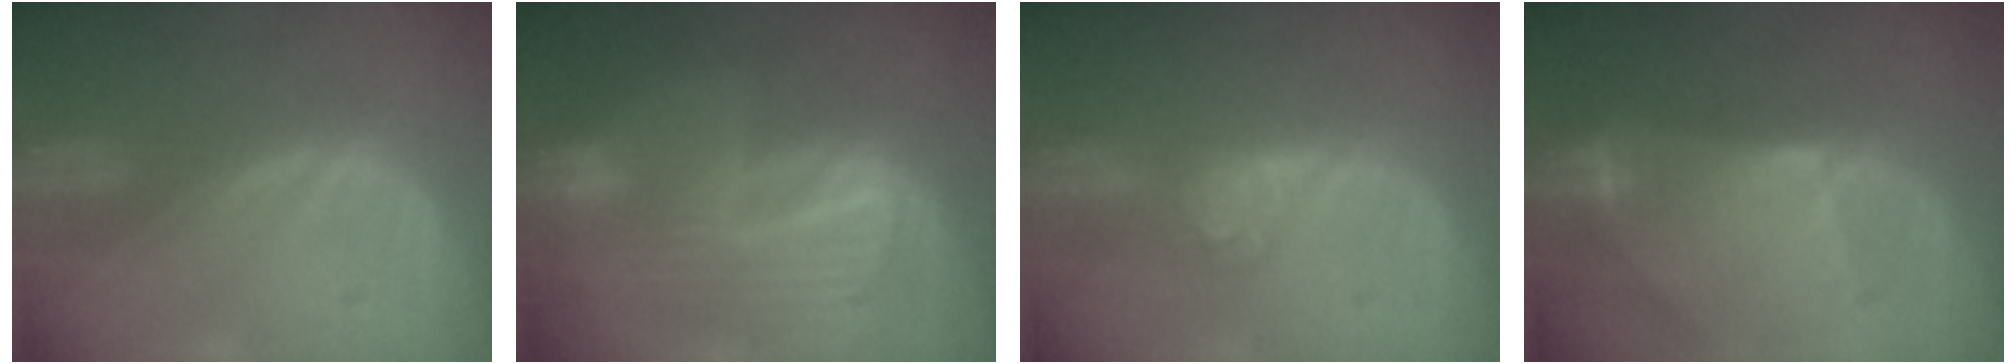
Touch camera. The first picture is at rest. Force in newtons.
{"total": 10.0, "press": 8.7, "slide": 5.0}
{"total": 4.3, "press": 3.9, "slide": 1.7}
{"total": 9.6, "press": 8.4, "slide": 4.6}